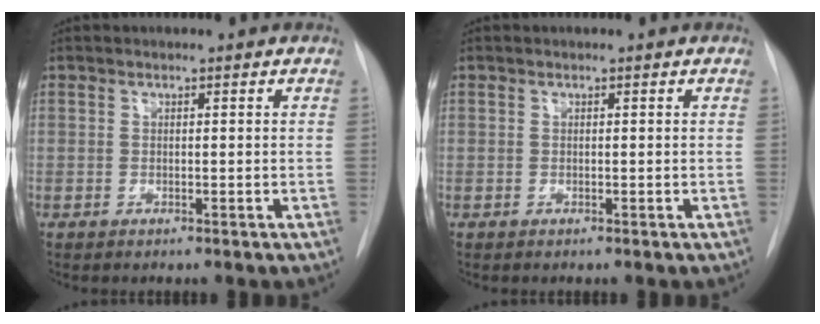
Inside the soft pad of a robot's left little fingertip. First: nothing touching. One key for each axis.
{"total": 0.0}